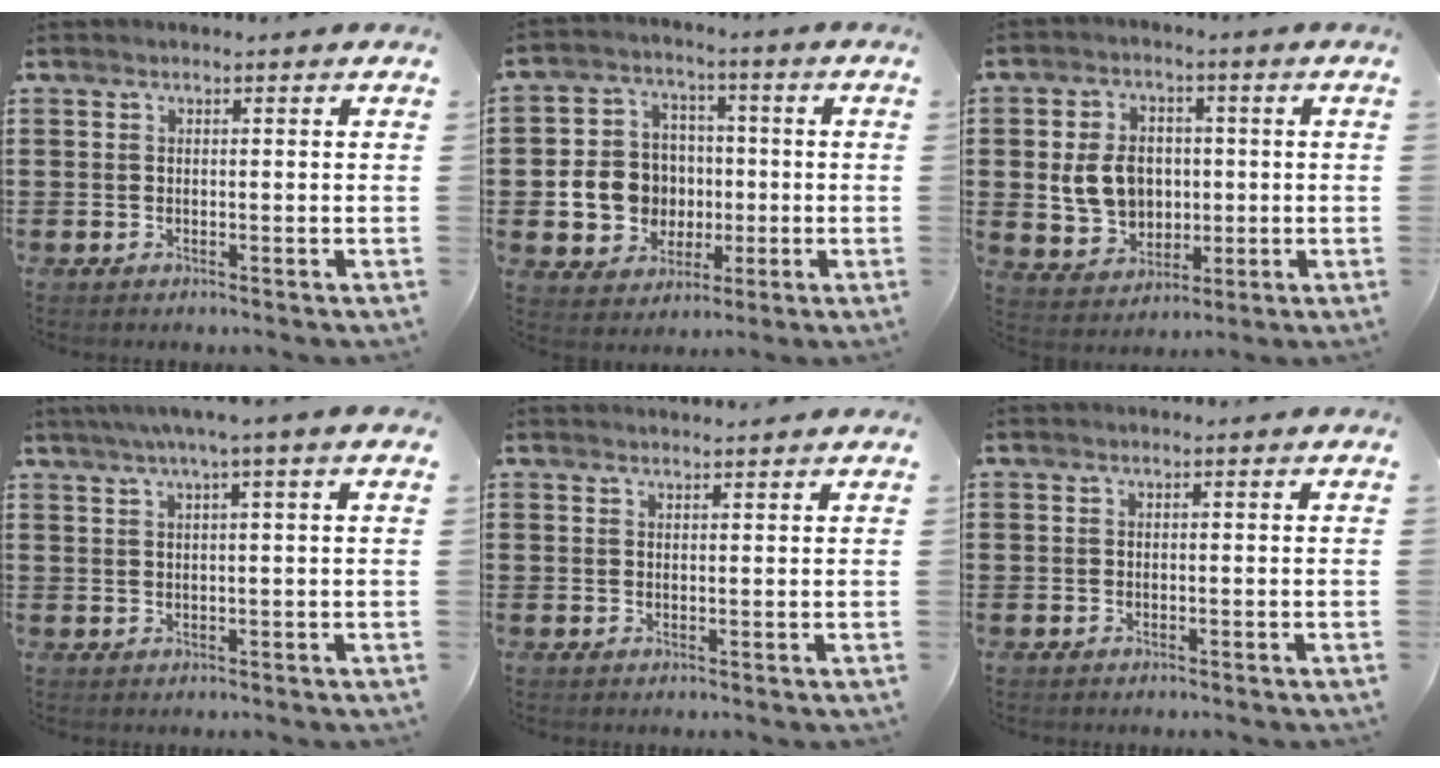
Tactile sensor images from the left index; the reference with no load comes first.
{"total": 8.5, "force": [-0.8, 8.1, 2.5], "torque": [-0.074, 0.020, -0.006]}
{"total": 7.9, "force": [0.4, 6.5, 4.5], "torque": [-0.108, 0.014, 0.006]}
{"total": 2.9, "force": [1.4, -0.5, 2.5], "torque": [-0.048, 0.000, 0.023]}
{"total": 1.3, "force": [1.3, -0.1, 0.1], "torque": [-0.004, -0.001, 0.025]}
{"total": 0.0}